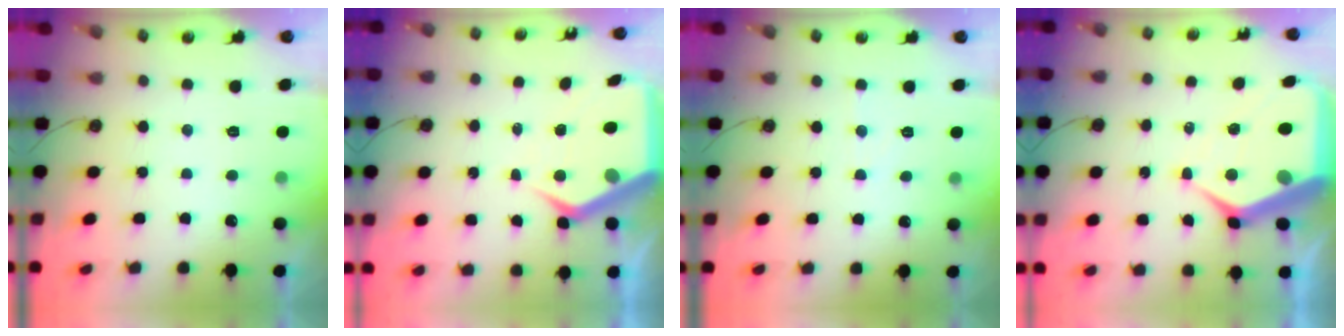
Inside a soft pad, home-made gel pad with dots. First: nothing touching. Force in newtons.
{"total": 9.3, "press": 9.2, "slide": 0.9}
{"total": 3.9, "press": 3.9, "slide": 0.6}
{"total": 13.8, "press": 13.8, "slide": 1.2}